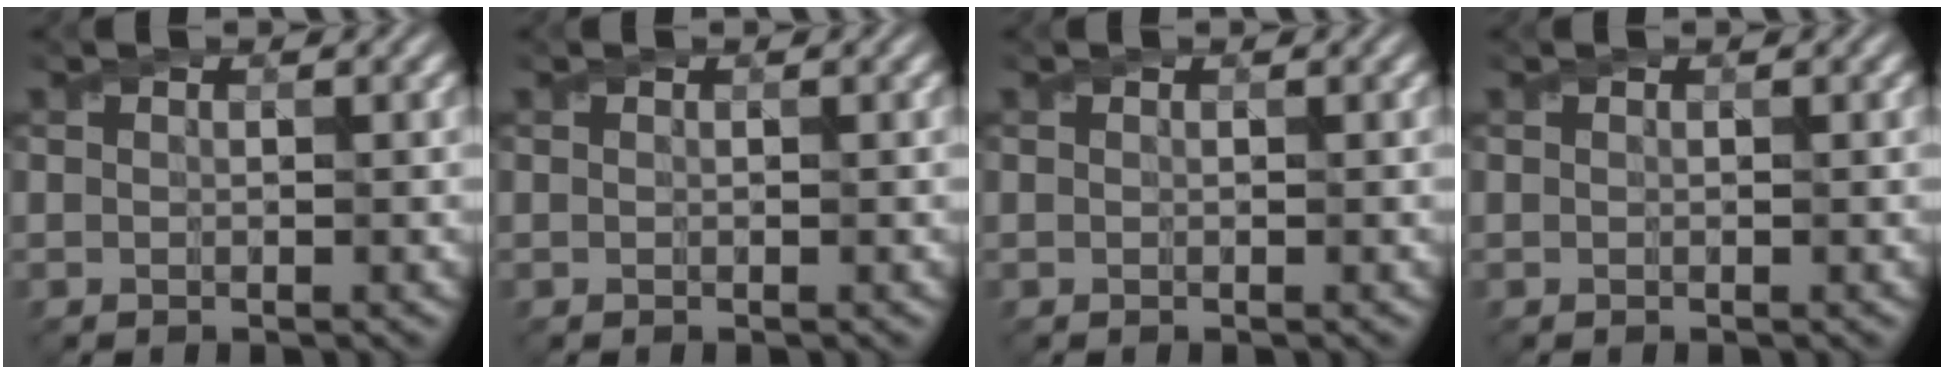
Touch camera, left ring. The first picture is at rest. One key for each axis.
{"total": 0.0}
{"total": 0.0}
{"total": 0.0}